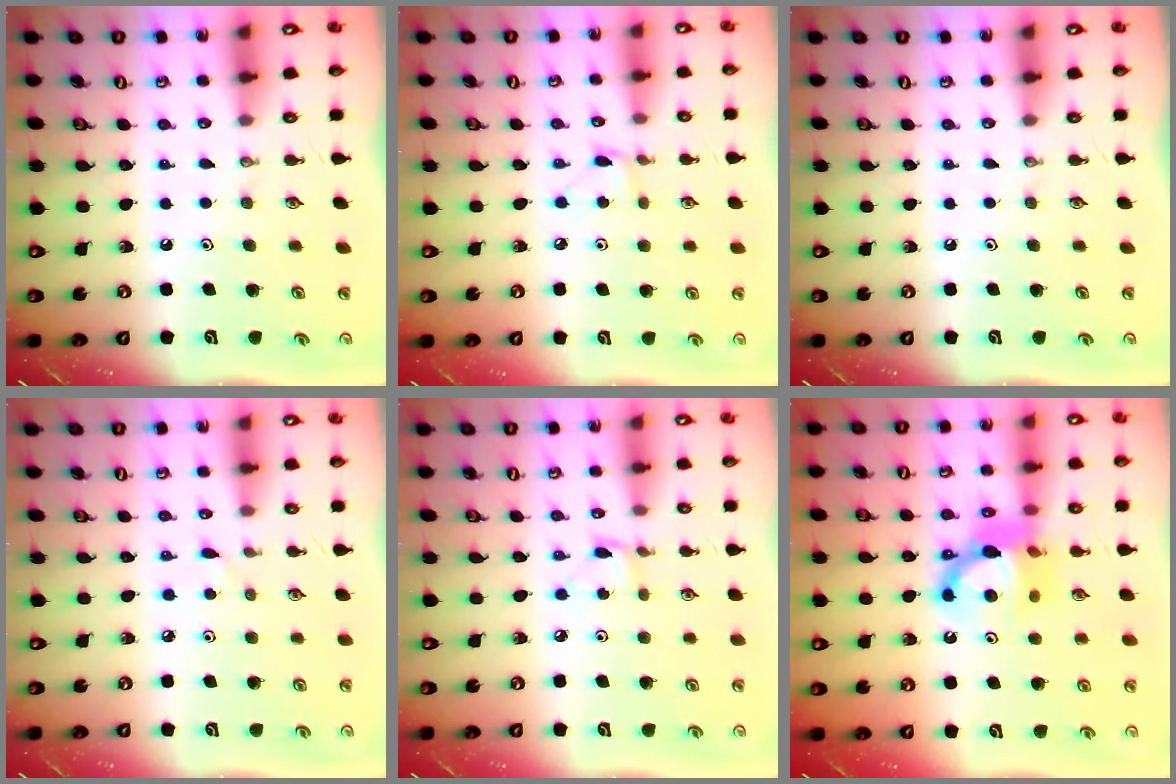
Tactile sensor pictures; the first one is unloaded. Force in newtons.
{"total": 3.5, "press": 3.5, "slide": 0.5}
{"total": 0.0}
{"total": 2.2, "press": 2.2, "slide": 0.3}
{"total": 2.0, "press": 2.0, "slide": 0.2}
{"total": 11.9, "press": 11.8, "slide": 1.4}